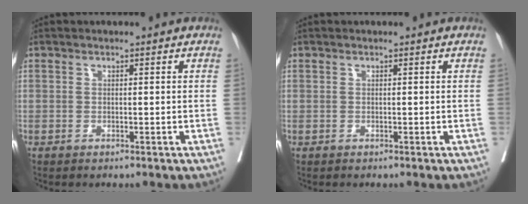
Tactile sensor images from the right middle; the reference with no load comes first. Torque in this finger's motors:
{"motor_torque": [-0.23, -0.49, 0.02, 0.00]}